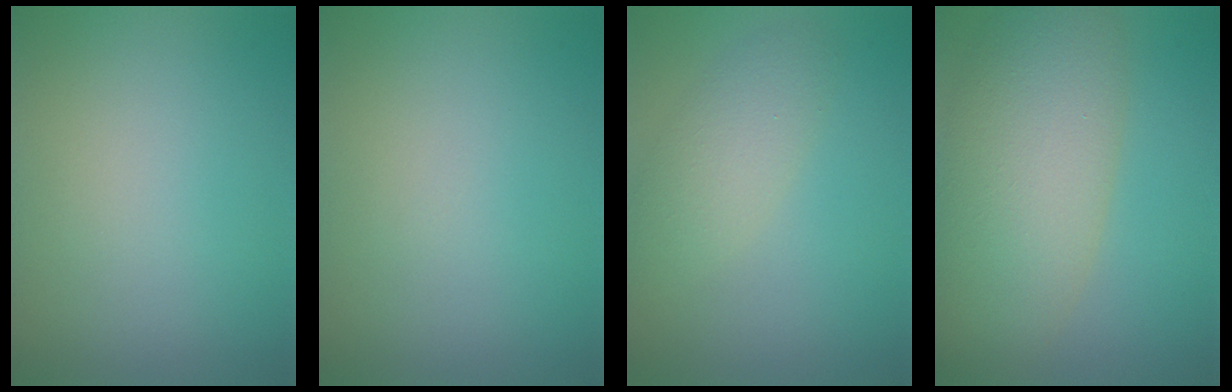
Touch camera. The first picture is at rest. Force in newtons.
{"total": 0.0}
{"total": 2.9, "press": 2.9, "slide": 0.3}
{"total": 9.0, "press": 9.0, "slide": 0.7}